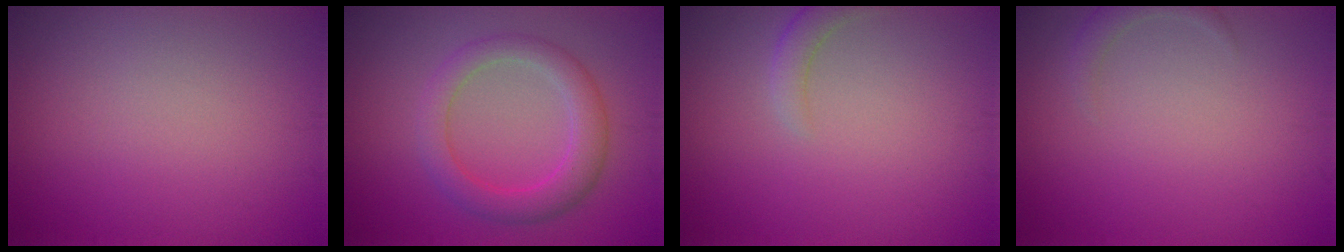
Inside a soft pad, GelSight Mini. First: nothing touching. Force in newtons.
{"total": 3.9, "press": 3.9, "slide": 0.1}
{"total": 1.6, "press": 1.6, "slide": 0.3}
{"total": 1.3, "press": 1.3, "slide": 0.1}